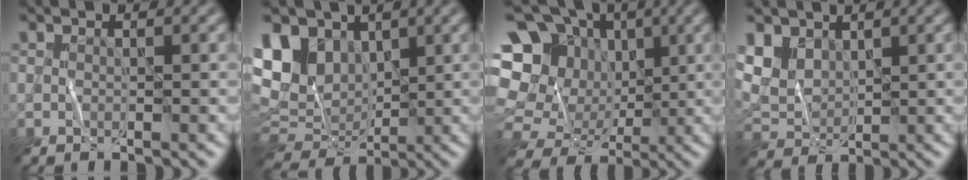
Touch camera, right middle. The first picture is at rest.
{"total": 10.9, "force": [2.5, 8.0, 7.0], "torque": [-0.153, 0.010, 0.044]}
{"total": 17.0, "force": [2.4, 15.1, 7.4], "torque": [-0.197, 0.038, 0.029]}
{"total": 3.8, "force": [1.8, 2.8, 1.8], "torque": [-0.047, -0.002, 0.038]}